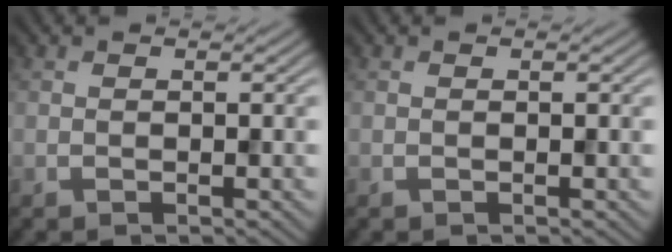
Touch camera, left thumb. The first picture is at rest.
{"total": 0.0}